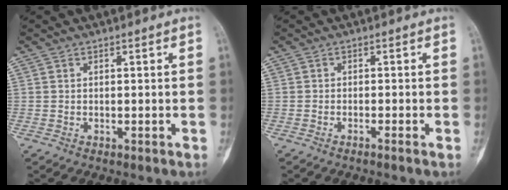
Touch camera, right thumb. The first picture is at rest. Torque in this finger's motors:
{"motor_torque": [0.01, 0.02, 0.06, 0.09, -0.01]}